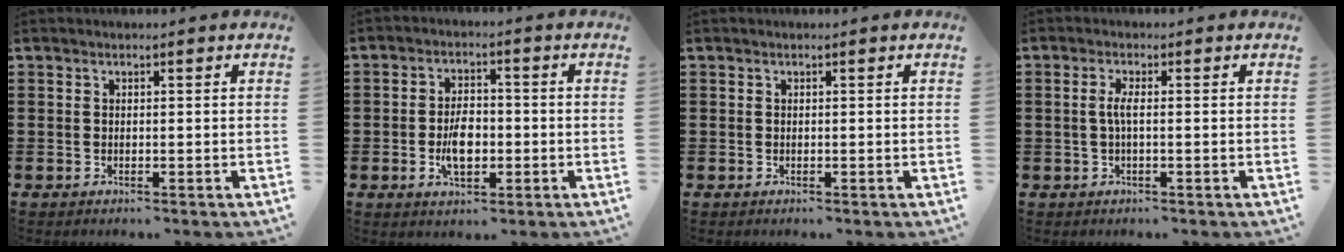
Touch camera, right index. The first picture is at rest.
{"total": 5.4, "force": [-1.1, 3.1, 4.3], "torque": [-0.083, -0.002, -0.024]}
{"total": 0.0}
{"total": 2.4, "force": [-0.3, 0.4, 2.4], "torque": [-0.060, -0.006, -0.011]}